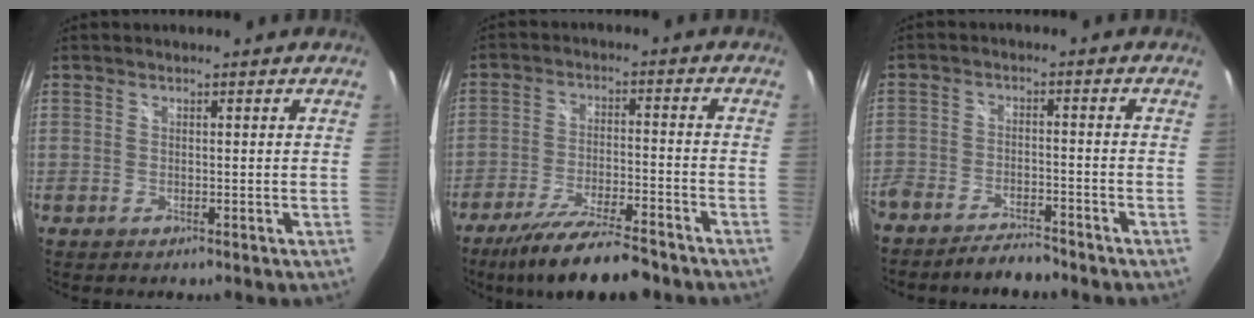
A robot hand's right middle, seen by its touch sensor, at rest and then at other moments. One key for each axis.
{"total": 14.1, "fx": -11.8, "fy": 2.2, "fz": 7.4, "tx": -0.151, "ty": -0.022, "tz": -0.194}
{"total": 8.6, "fx": -7.6, "fy": 2.4, "fz": 3.2, "tx": -0.087, "ty": -0.009, "tz": -0.125}